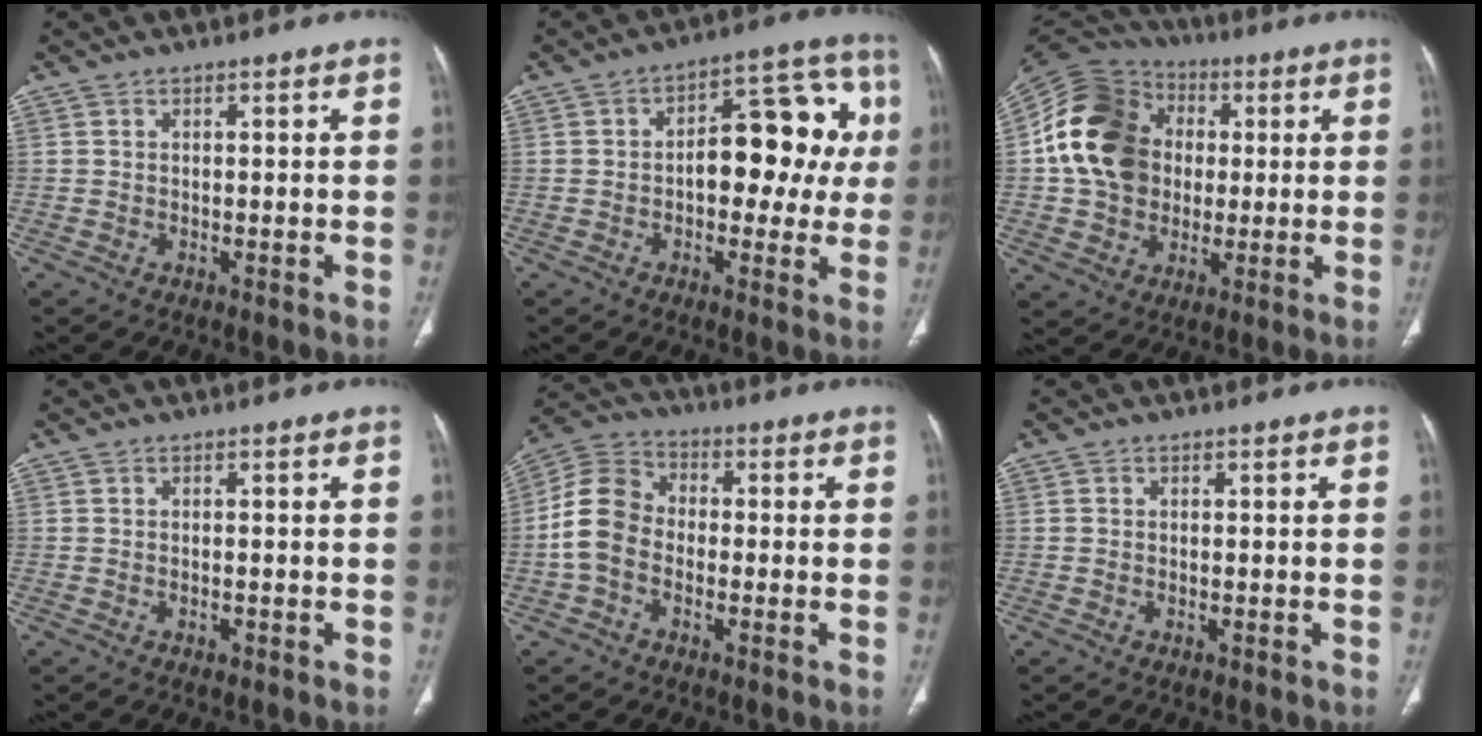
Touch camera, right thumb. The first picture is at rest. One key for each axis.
{"total": 15.8, "fx": 0.8, "fy": 8.7, "fz": 13.2, "tx": -0.118, "ty": 0.042, "tz": 0.007}
{"total": 18.8, "fx": 1.6, "fy": 15.2, "fz": 11.0, "tx": -0.185, "ty": 0.020, "tz": 0.024}
{"total": 0.8, "fx": -0.5, "fy": 0.4, "fz": 0.5, "tx": -0.005, "ty": 0.003, "tz": -0.008}
{"total": 9.7, "fx": -1.9, "fy": 7.1, "fz": 6.3, "tx": -0.118, "ty": 0.032, "tz": -0.051}
{"total": 0.0}